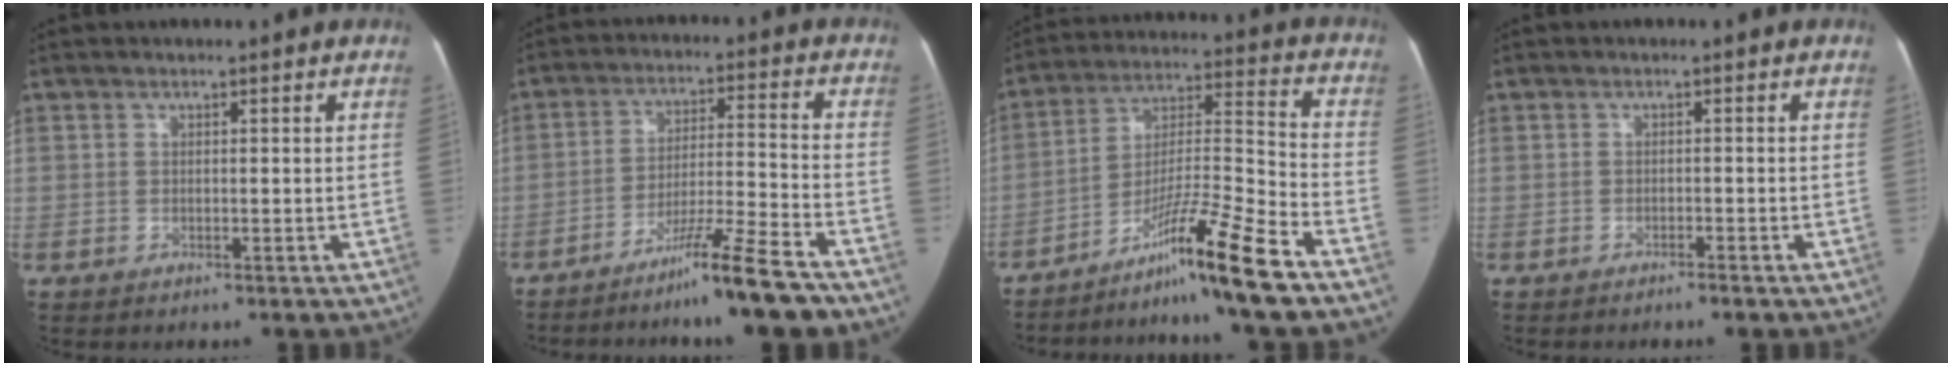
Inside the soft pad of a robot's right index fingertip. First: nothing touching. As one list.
[{"total": 11.6, "force": [-8.9, -1.2, 7.4], "torque": [-0.115, -0.012, -0.152]}, {"total": 15.5, "force": [-11.1, -1.7, 10.7], "torque": [-0.187, -0.004, -0.188]}, {"total": 1.4, "force": [-1.2, 0.1, 0.7], "torque": [-0.014, 0.000, -0.018]}]